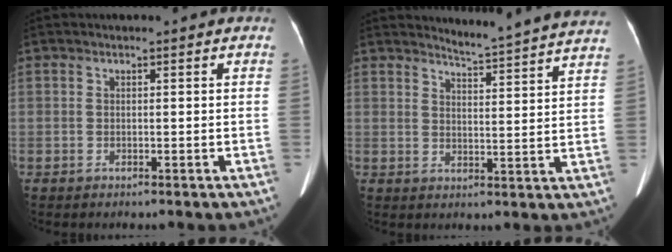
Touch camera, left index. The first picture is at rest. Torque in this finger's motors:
{"motor_torque": [0.03, -0.56, -0.01, 0.00]}